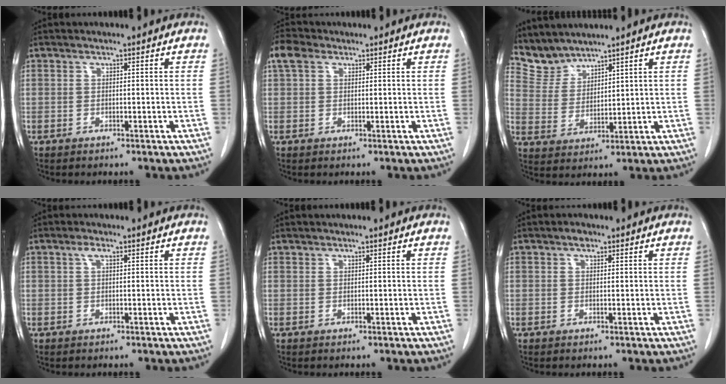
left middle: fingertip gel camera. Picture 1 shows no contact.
{"total": 3.6, "force": [1.9, 2.4, 1.9], "torque": [-0.048, 0.021, 0.042]}
{"total": 5.3, "force": [5.1, 1.1, -0.4], "torque": [-0.002, 0.006, 0.120]}
{"total": 1.5, "force": [0.7, 0.5, 1.2], "torque": [-0.026, 0.007, 0.014]}
{"total": 0.0}
{"total": 1.0, "force": [0.6, 0.6, 0.5], "torque": [-0.010, 0.001, 0.009]}